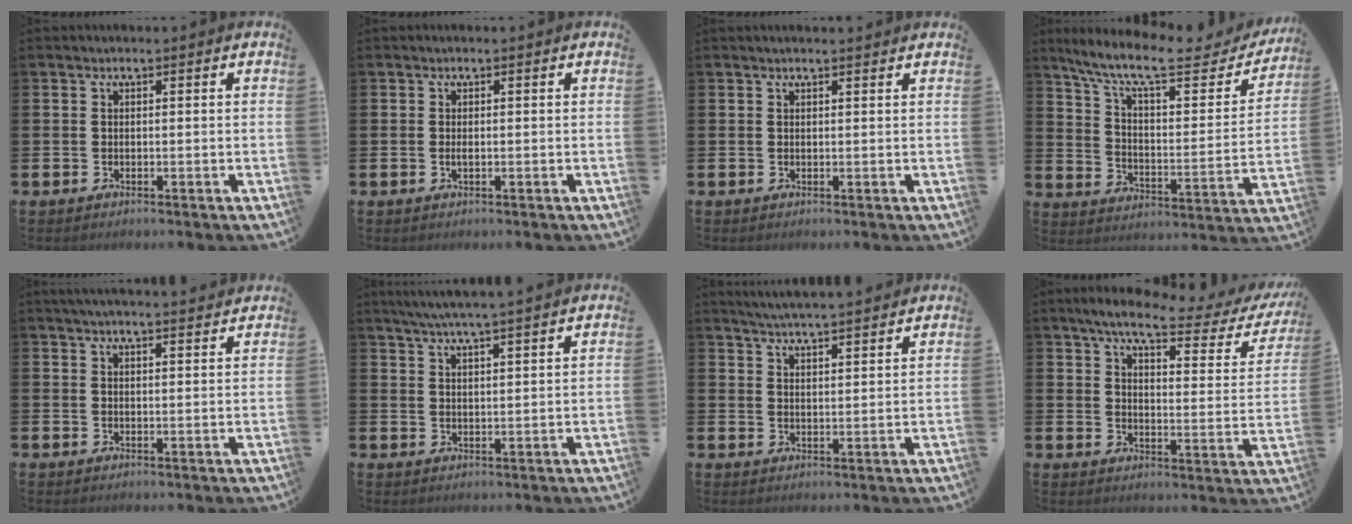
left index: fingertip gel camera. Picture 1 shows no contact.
{"total": 0.6, "force": [-0.1, 0.2, 0.6], "torque": [-0.017, 0.002, 0.000]}
{"total": 0.8, "force": [0.7, 0.0, 0.2], "torque": [0.003, -0.003, 0.012]}
{"total": 11.1, "force": [9.1, 2.8, 5.7], "torque": [-0.135, -0.057, 0.151]}
{"total": 3.2, "force": [3.1, -0.1, 0.7], "torque": [-0.020, -0.010, 0.057]}
{"total": 5.0, "force": [4.7, -0.6, 1.6], "torque": [-0.053, -0.014, 0.086]}
{"total": 4.8, "force": [4.7, -0.5, 0.4], "torque": [-0.028, -0.024, 0.086]}
{"total": 6.6, "force": [5.3, 1.2, 3.7], "torque": [-0.084, -0.033, 0.081]}